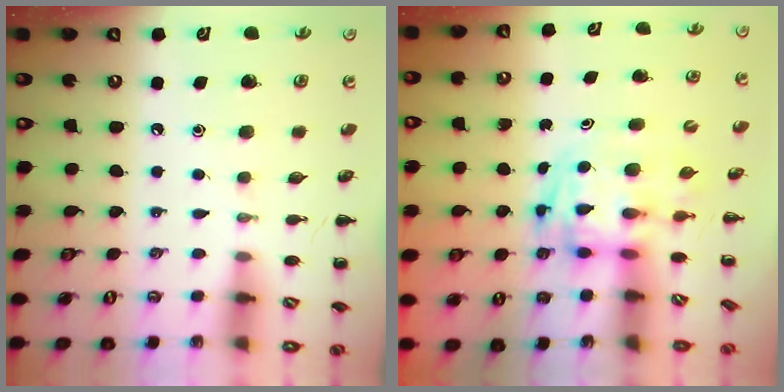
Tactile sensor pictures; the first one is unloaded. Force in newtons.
{"total": 2.8, "press": 2.7, "slide": 0.5}